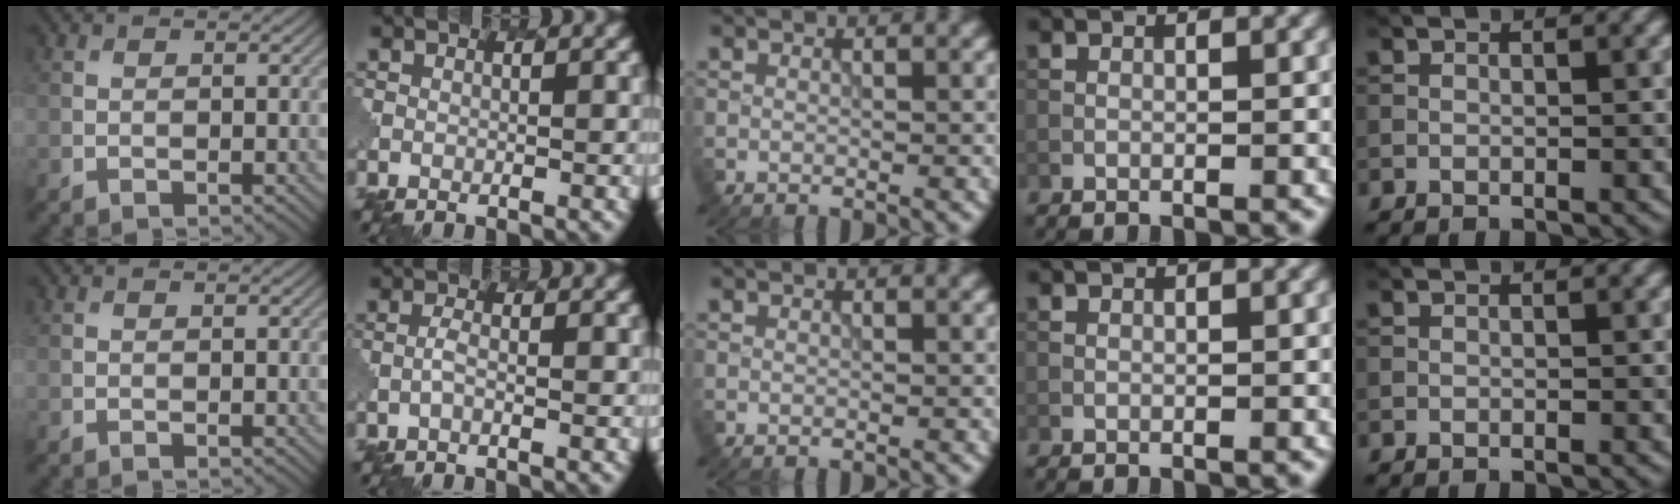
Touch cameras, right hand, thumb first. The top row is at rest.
{"index": {"total": 0.9, "force": [-0.3, 0.2, 0.8], "torque": [-0.016, 0.004, -0.010]}}